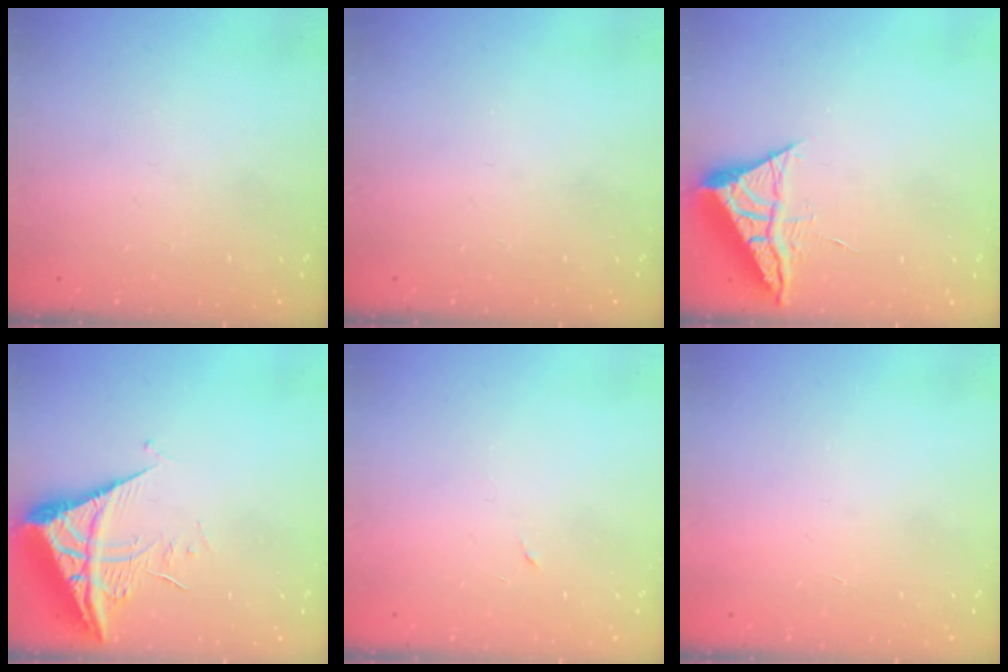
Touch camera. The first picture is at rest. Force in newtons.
{"total": 0.0}
{"total": 6.0, "press": 5.9, "slide": 0.4}
{"total": 7.8, "press": 7.7, "slide": 0.9}
{"total": 3.1, "press": 2.9, "slide": 1.1}
{"total": 1.5, "press": 1.5, "slide": 0.1}